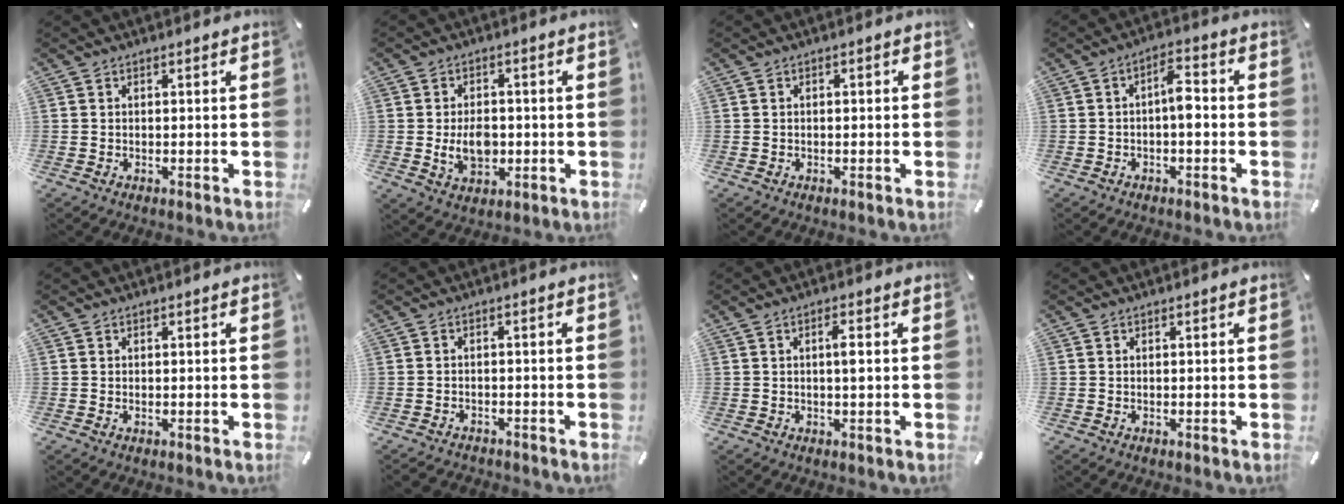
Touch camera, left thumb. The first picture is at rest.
{"total": 7.7, "force": [-0.8, 5.4, 5.4], "torque": [-0.090, -0.006, -0.016]}
{"total": 1.0, "force": [-0.3, 0.4, 0.8], "torque": [-0.014, 0.001, -0.007]}
{"total": 5.8, "force": [-0.9, 2.6, 5.1], "torque": [-0.082, 0.017, -0.018]}
{"total": 0.0}
{"total": 2.0, "force": [-1.7, 0.9, 0.4], "torque": [-0.015, 0.006, -0.039]}
{"total": 3.0, "force": [0.3, 0.7, 3.0], "torque": [-0.058, 0.002, 0.002]}
{"total": 0.0}